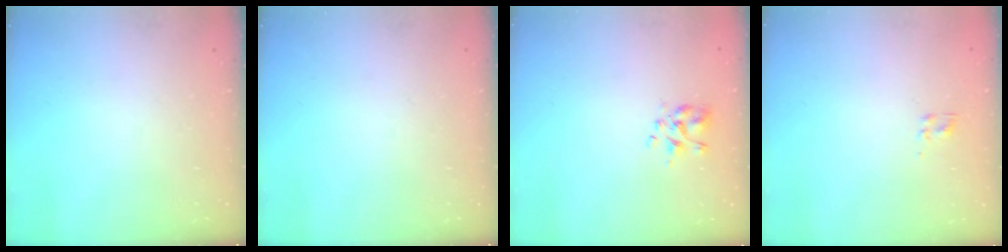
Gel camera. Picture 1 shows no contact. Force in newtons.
{"total": 0.0}
{"total": 2.2, "press": 2.1, "slide": 0.8}
{"total": 2.3, "press": 2.0, "slide": 1.2}